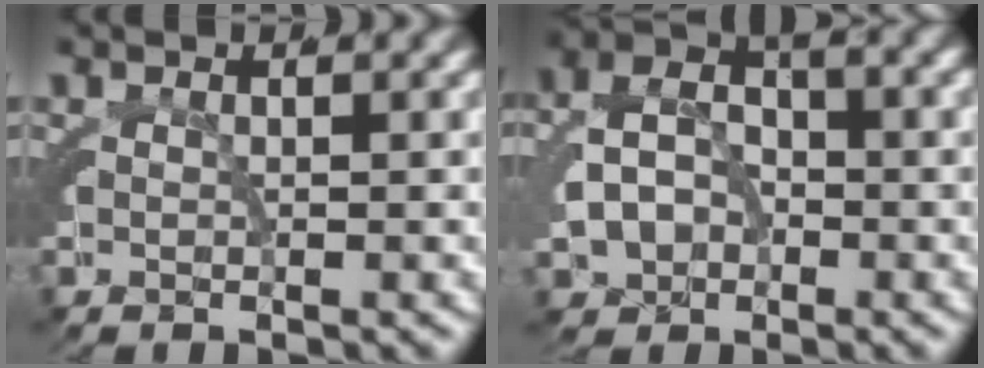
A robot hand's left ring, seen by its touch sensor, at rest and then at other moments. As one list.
[{"total": 7.3, "force": [-0.6, 6.5, 3.4], "torque": [-0.067, -0.004, -0.019]}]